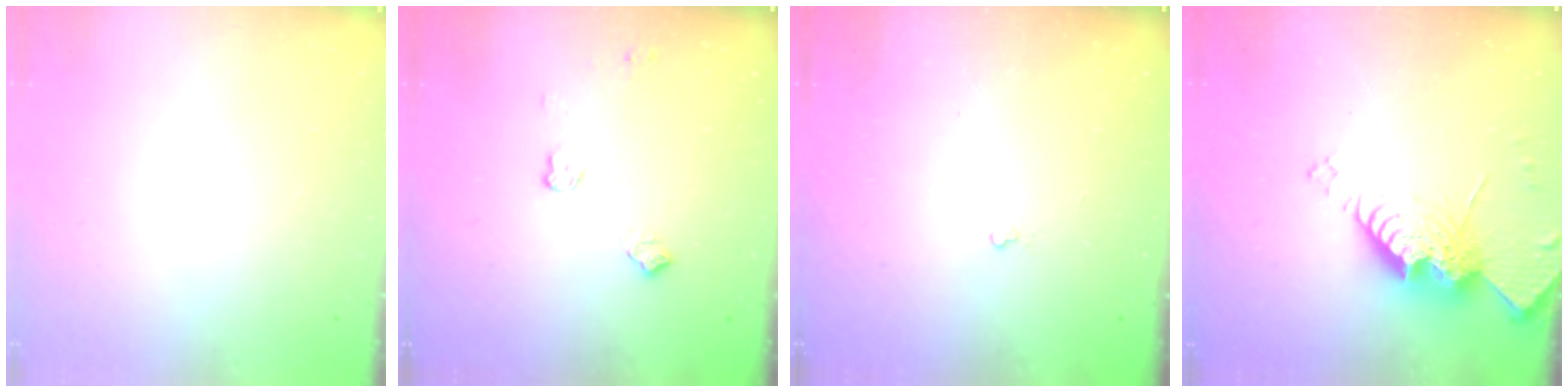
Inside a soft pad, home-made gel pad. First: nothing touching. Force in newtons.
{"total": 7.3, "press": 7.3, "slide": 0.8}
{"total": 1.8, "press": 1.8, "slide": 0.3}
{"total": 14.8, "press": 14.7, "slide": 1.5}